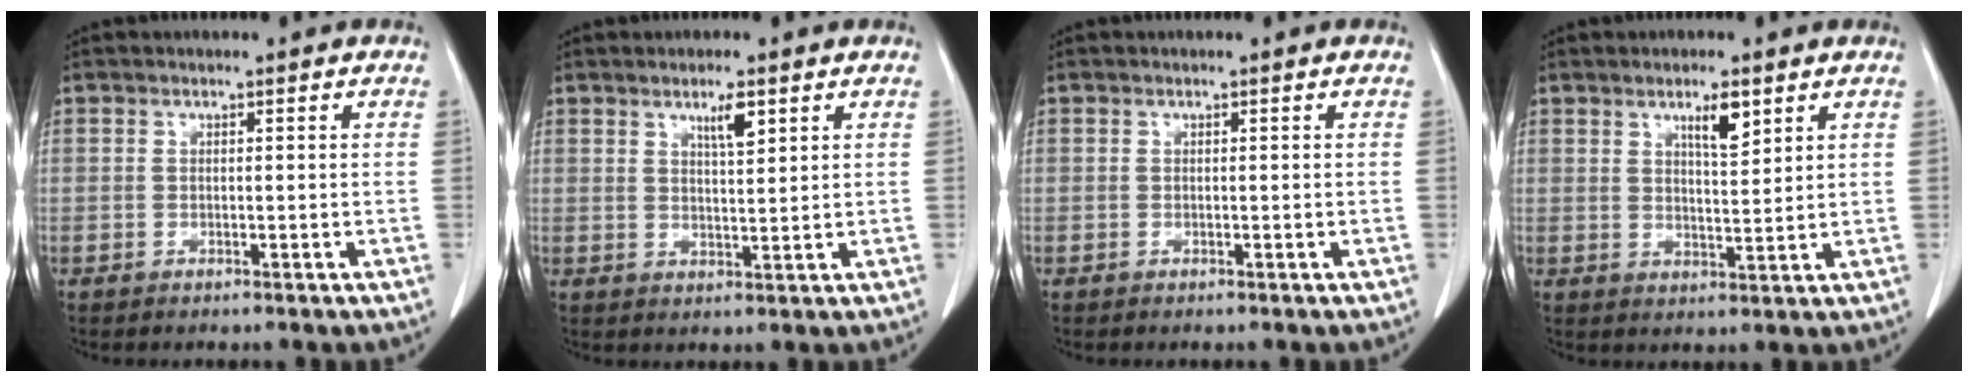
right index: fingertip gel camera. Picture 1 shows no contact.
{"total": 3.5, "force": [2.1, 0.5, 2.8], "torque": [-0.049, -0.003, 0.037]}
{"total": 0.0}
{"total": 4.5, "force": [2.7, 0.9, 3.5], "torque": [-0.061, -0.003, 0.046]}